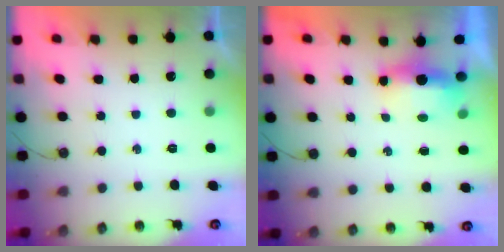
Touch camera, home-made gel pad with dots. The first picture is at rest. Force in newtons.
{"total": 14.2, "press": 7.1, "slide": 12.4}